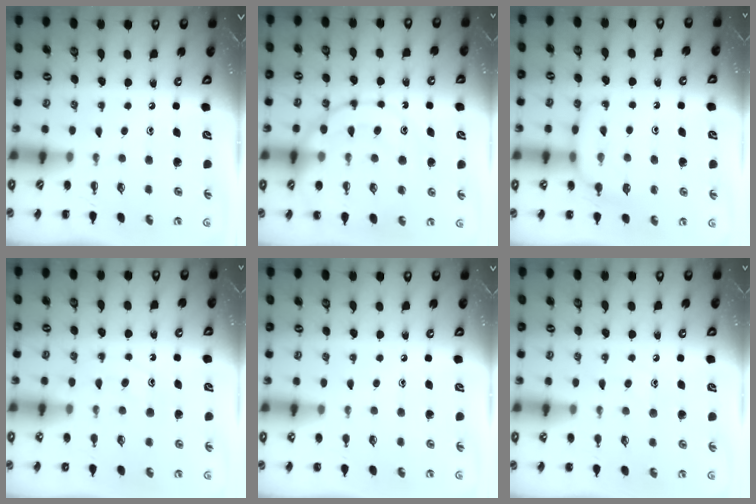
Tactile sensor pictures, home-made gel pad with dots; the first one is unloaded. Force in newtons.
{"total": 18.2, "press": 18.1, "slide": 2.0}
{"total": 8.3, "press": 8.3, "slide": 0.7}
{"total": 11.5, "press": 11.5, "slide": 0.6}
{"total": 5.9, "press": 5.6, "slide": 1.9}
{"total": 6.5, "press": 6.3, "slide": 1.2}